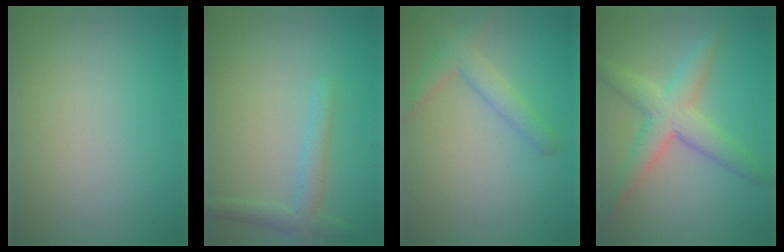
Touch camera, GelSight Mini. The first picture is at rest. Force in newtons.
{"total": 2.3, "press": 2.3, "slide": 0.1}
{"total": 2.7, "press": 2.7, "slide": 0.2}
{"total": 4.8, "press": 4.8, "slide": 0.3}